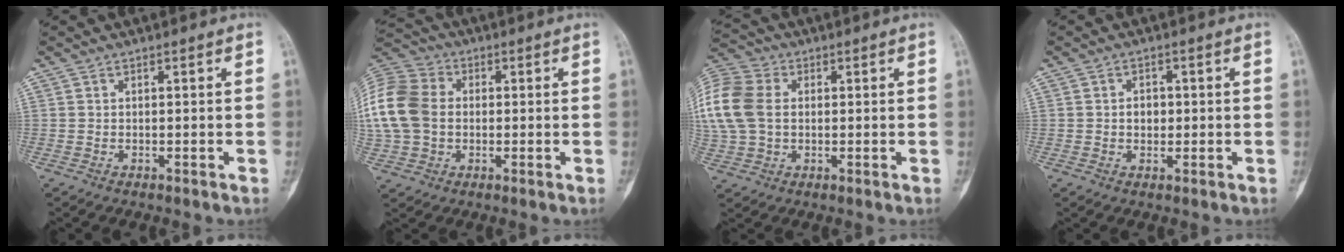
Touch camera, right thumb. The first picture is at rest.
{"total": 18.2, "force": [0.9, 14.1, 11.5], "torque": [-0.268, 0.029, 0.017]}
{"total": 18.4, "force": [2.6, 13.7, 12.0], "torque": [-0.305, 0.032, 0.053]}
{"total": 2.6, "force": [0.0, 2.0, 1.6], "torque": [-0.007, 0.004, 0.000]}